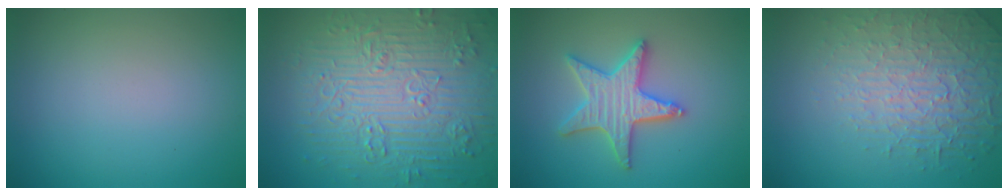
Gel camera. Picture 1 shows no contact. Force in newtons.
{"total": 9.1, "press": 6.6, "slide": 6.3}
{"total": 5.1, "press": 5.0, "slide": 0.9}
{"total": 4.2, "press": 4.0, "slide": 1.2}